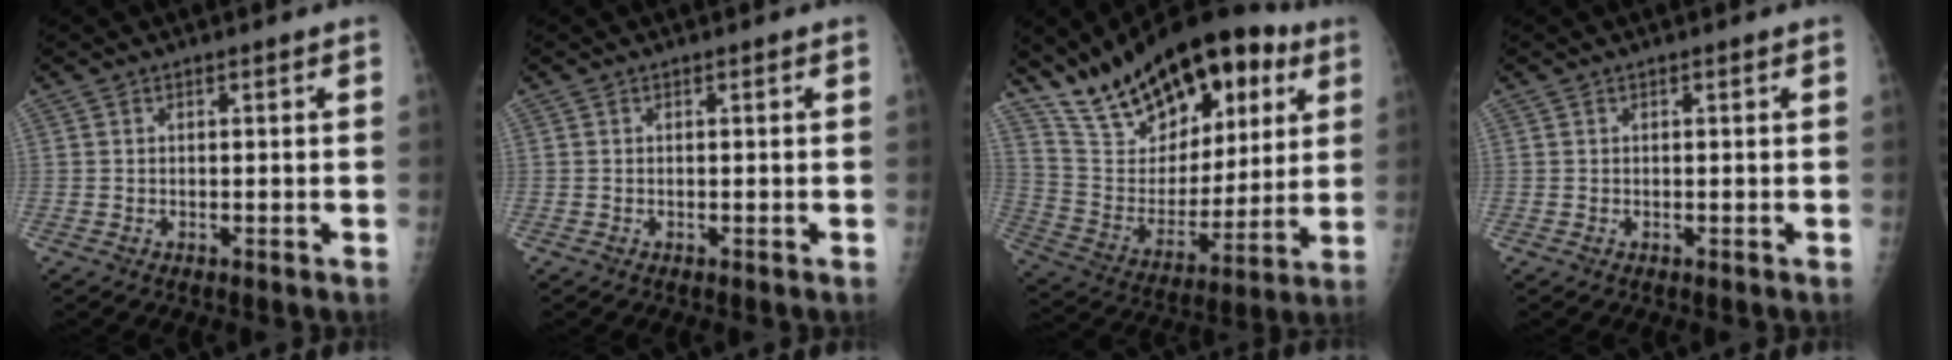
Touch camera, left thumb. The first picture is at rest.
{"total": 0.0}
{"total": 26.5, "force": [15.7, 13.2, 16.7], "torque": [-0.231, -0.035, 0.267]}
{"total": 0.0}